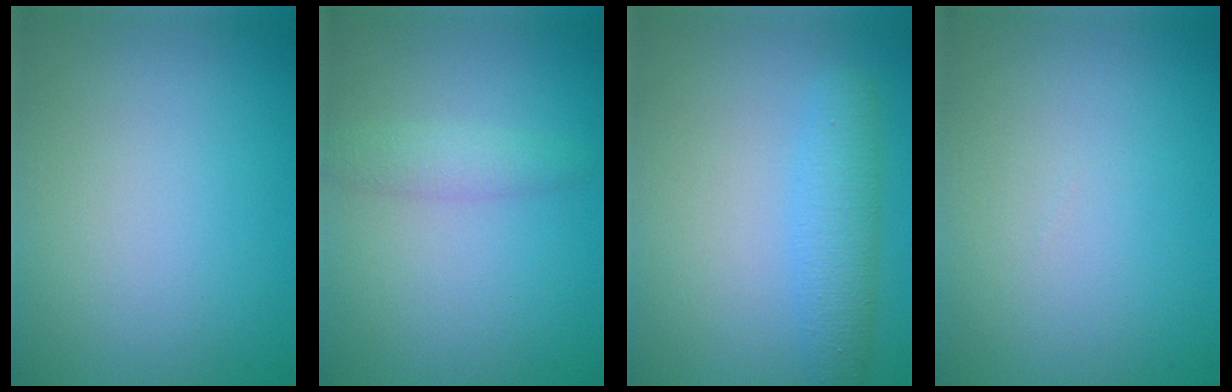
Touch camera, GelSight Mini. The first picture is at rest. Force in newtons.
{"total": 1.7, "press": 1.7, "slide": 0.1}
{"total": 3.1, "press": 3.1, "slide": 0.0}
{"total": 0.0}